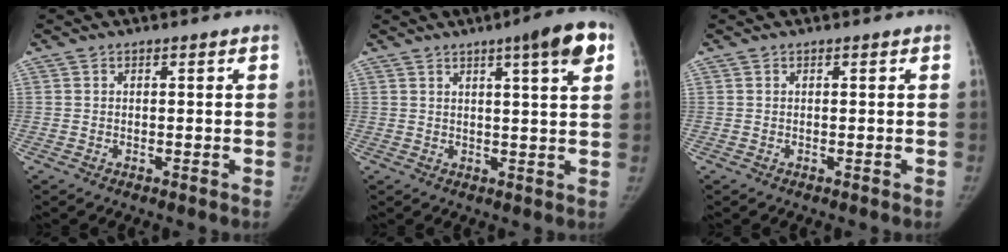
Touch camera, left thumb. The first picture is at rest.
{"total": 8.7, "force": [4.2, 0.9, 7.6], "torque": [-0.096, -0.010, 0.053]}
{"total": 0.0}